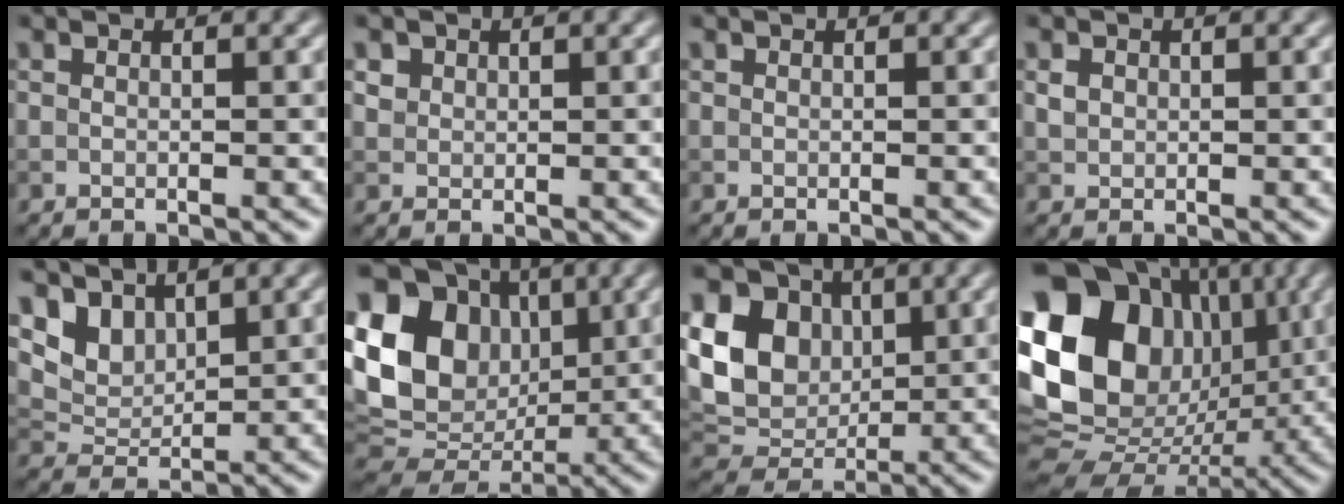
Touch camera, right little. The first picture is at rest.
{"total": 1.3, "force": [0.7, 1.1, 0.3], "torque": [-0.004, -0.008, 0.022]}
{"total": 0.0}
{"total": 1.1, "force": [0.3, 0.9, 0.4], "torque": [-0.007, 0.001, 0.005]}
{"total": 4.4, "force": [2.9, 2.7, 1.8], "torque": [-0.049, -0.017, 0.066]}
{"total": 16.3, "force": [2.6, 13.0, 9.5], "torque": [-0.209, 0.016, 0.049]}
{"total": 11.3, "force": [2.3, 8.8, 6.6], "torque": [-0.146, 0.014, 0.032]}
{"total": 19.3, "force": [3.4, 15.0, 11.6], "torque": [-0.225, 0.010, 0.080]}